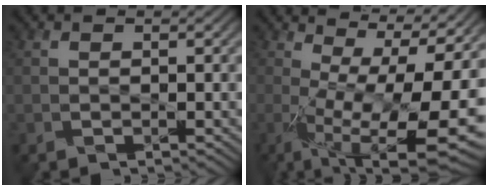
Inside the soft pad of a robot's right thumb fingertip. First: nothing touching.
{"total": 15.8, "force": [-0.5, 5.7, 14.8], "torque": [-0.239, -0.010, 0.009]}